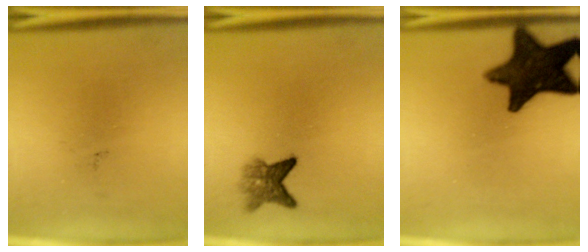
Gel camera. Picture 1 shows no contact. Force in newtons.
{"total": 4.1}
{"total": 15.0}